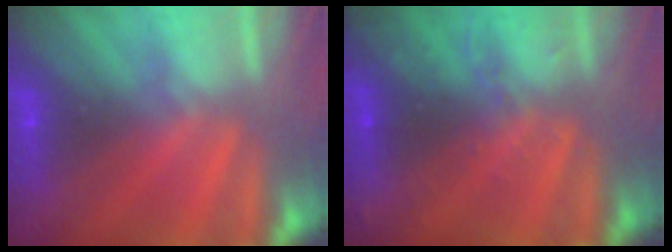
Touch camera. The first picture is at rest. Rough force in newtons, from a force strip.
{"total": 2.9}